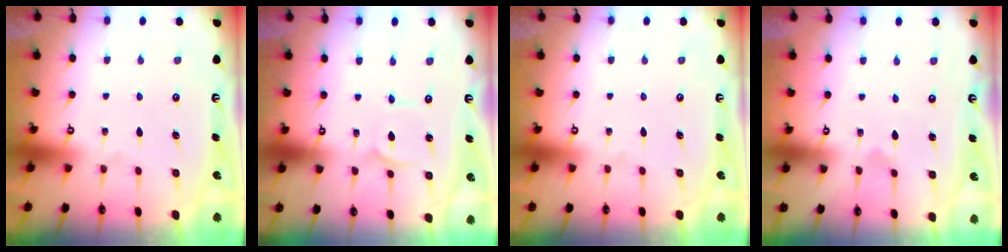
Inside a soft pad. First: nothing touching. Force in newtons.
{"total": 2.4, "press": 2.4, "slide": 0.2}
{"total": 0.0}
{"total": 0.8, "press": 0.8, "slide": 0.0}